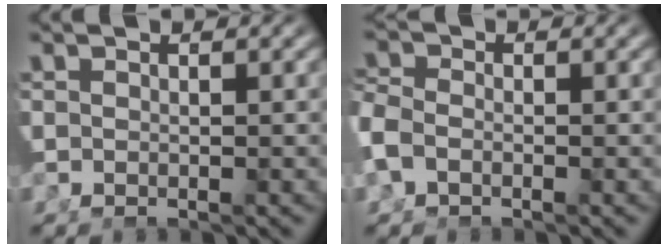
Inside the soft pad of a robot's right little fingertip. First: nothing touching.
{"total": 1.8, "force": [-0.8, 1.1, 1.3], "torque": [-0.039, -0.008, -0.009]}